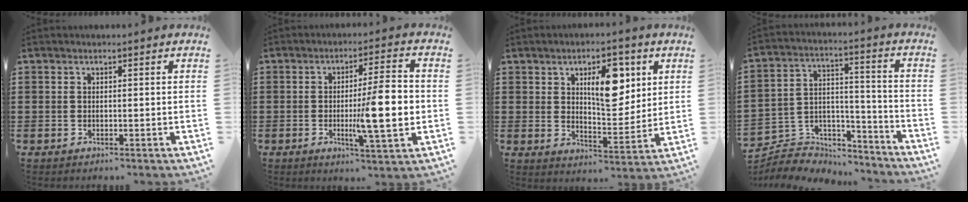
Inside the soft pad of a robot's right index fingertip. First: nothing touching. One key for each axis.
{"total": 11.1, "fx": -0.9, "fy": 2.1, "fz": 10.9, "tx": -0.159, "ty": -0.008, "tz": -0.018}
{"total": 9.0, "fx": 3.7, "fy": 4.4, "fz": 7.0, "tx": -0.103, "ty": -0.002, "tz": 0.054}
{"total": 5.8, "fx": -5.2, "fy": 2.4, "fz": 0.6, "tx": -0.017, "ty": 0.008, "tz": -0.105}